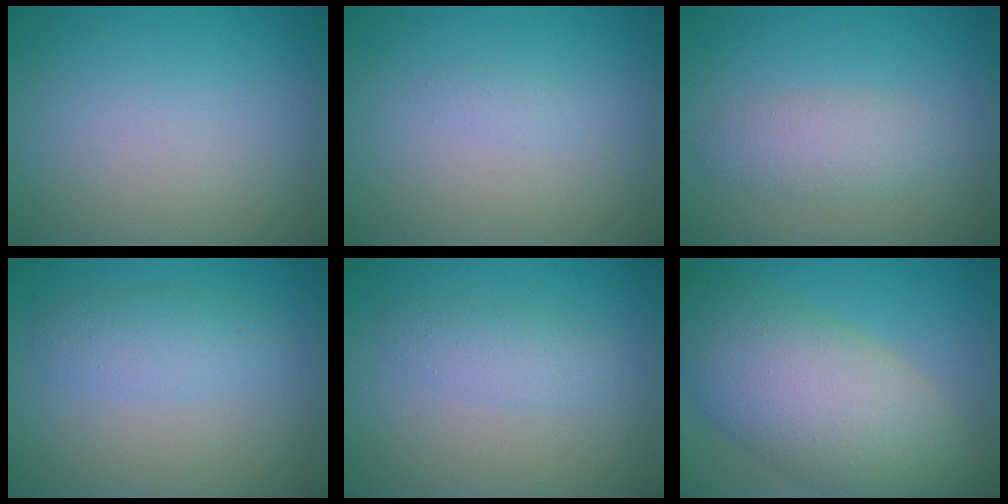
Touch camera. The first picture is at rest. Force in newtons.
{"total": 0.6, "press": 0.6, "slide": 0.0}
{"total": 2.6, "press": 2.6, "slide": 0.0}
{"total": 2.5, "press": 2.5, "slide": 0.2}
{"total": 2.2, "press": 2.2, "slide": 0.1}
{"total": 11.0, "press": 11.0, "slide": 0.5}